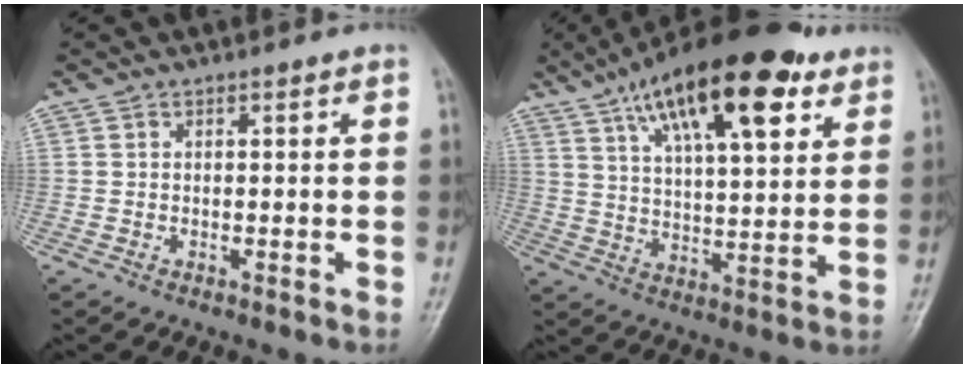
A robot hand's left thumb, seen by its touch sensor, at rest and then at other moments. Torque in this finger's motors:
{"motor_torque": [0.27, 0.40, 1.63, -1.14, 0.40]}